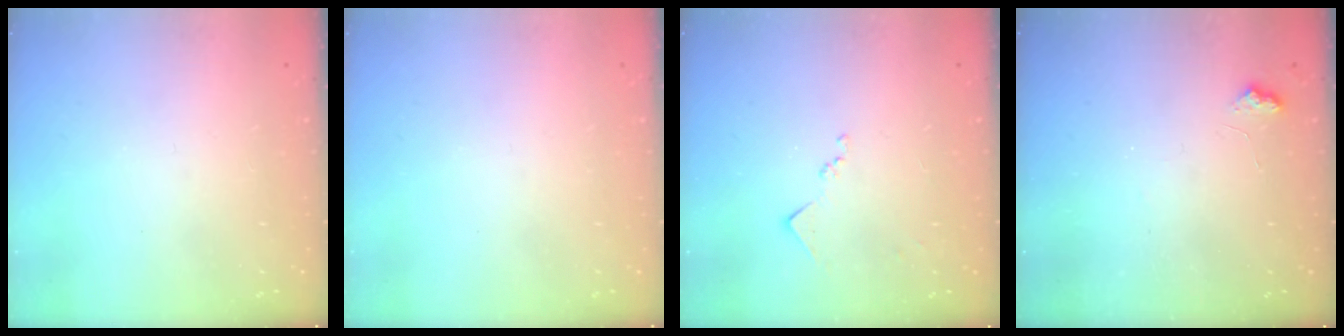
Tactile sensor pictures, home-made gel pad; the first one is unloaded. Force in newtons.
{"total": 0.0}
{"total": 6.8, "press": 6.8, "slide": 0.5}
{"total": 6.1, "press": 6.0, "slide": 0.7}